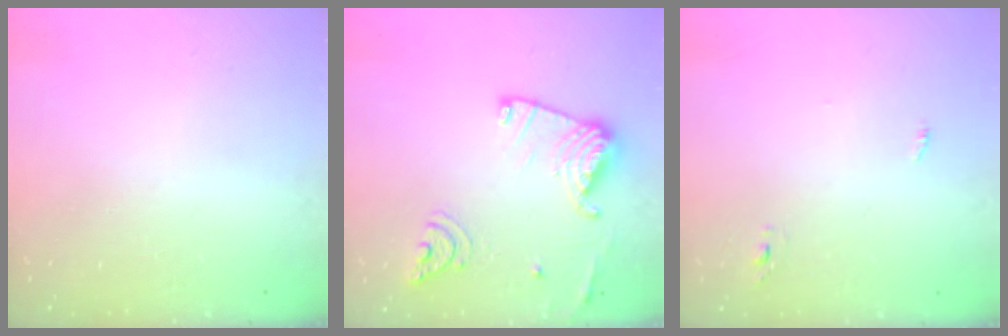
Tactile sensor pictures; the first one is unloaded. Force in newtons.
{"total": 15.7, "press": 15.6, "slide": 1.6}
{"total": 2.7, "press": 2.6, "slide": 0.8}